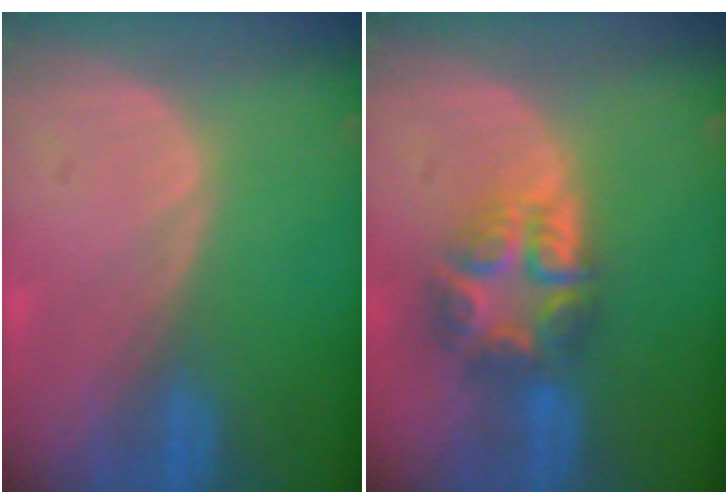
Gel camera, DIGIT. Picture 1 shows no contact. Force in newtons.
{"total": 7.6, "press": 6.6, "slide": 3.7}